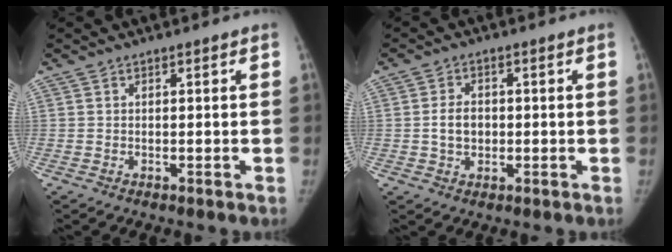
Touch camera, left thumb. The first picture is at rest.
{"total": 4.2, "force": [-0.3, 3.1, 2.9], "torque": [-0.045, 0.006, -0.008]}